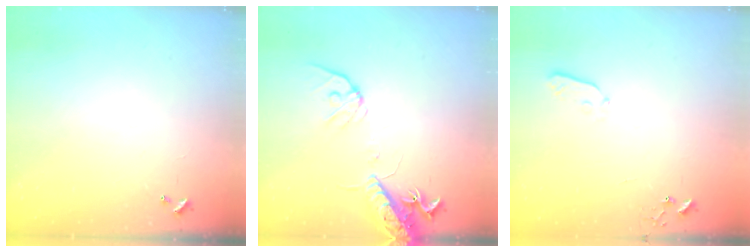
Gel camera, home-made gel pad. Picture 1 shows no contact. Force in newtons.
{"total": 16.4, "press": 16.1, "slide": 3.0}
{"total": 3.9, "press": 3.8, "slide": 0.8}